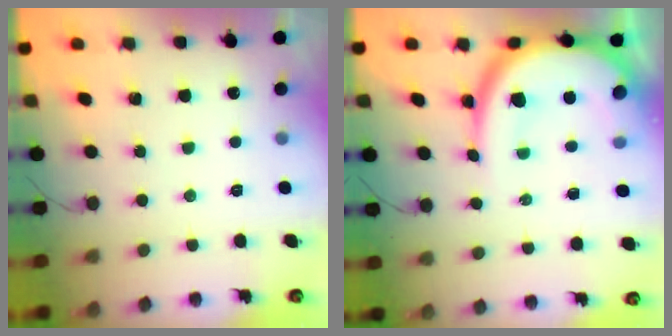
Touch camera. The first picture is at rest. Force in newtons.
{"total": 16.6, "press": 16.5, "slide": 1.5}